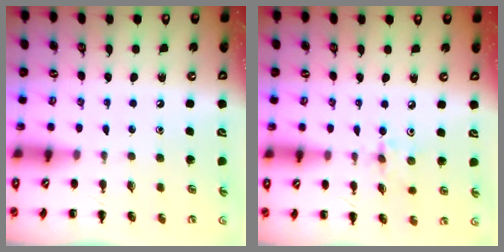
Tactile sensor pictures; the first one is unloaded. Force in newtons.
{"total": 2.2, "press": 2.2, "slide": 0.5}